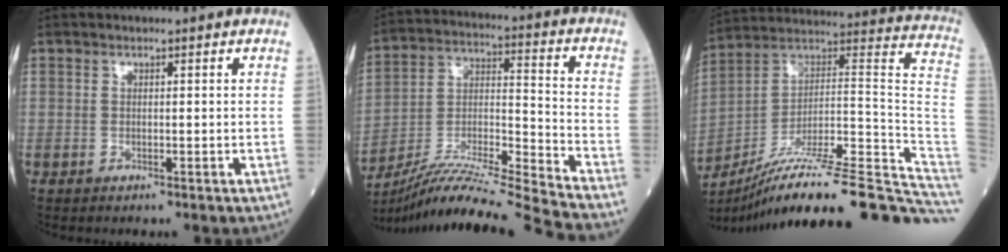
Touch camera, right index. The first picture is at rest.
{"total": 21.1, "force": [-19.5, -2.9, 7.5], "torque": [-0.153, -0.021, -0.335]}
{"total": 30.7, "force": [-24.3, 2.0, 18.6], "torque": [-0.172, 0.024, -0.363]}